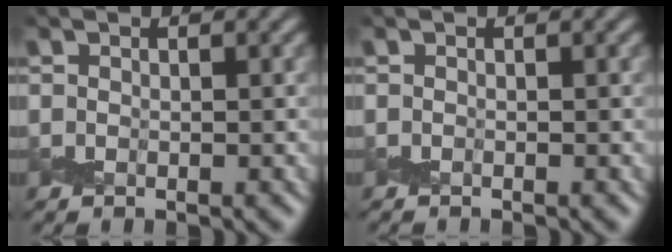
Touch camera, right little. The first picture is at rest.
{"total": 0.0}